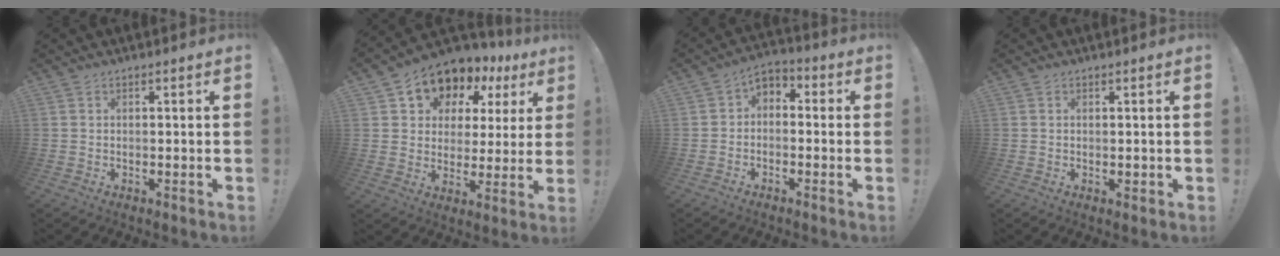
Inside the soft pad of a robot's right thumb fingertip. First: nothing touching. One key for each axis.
{"total": 10.0, "fx": 6.8, "fy": 6.8, "fz": 2.9, "tx": -0.041, "ty": -0.062, "tz": 0.125}
{"total": 4.5, "fx": -2.9, "fy": 3.0, "fz": 1.5, "tx": -0.028, "ty": 0.021, "tz": -0.053}
{"total": 0.9, "fx": 0.3, "fy": 0.7, "fz": 0.3, "tx": 0.001, "ty": -0.001, "tz": 0.004}